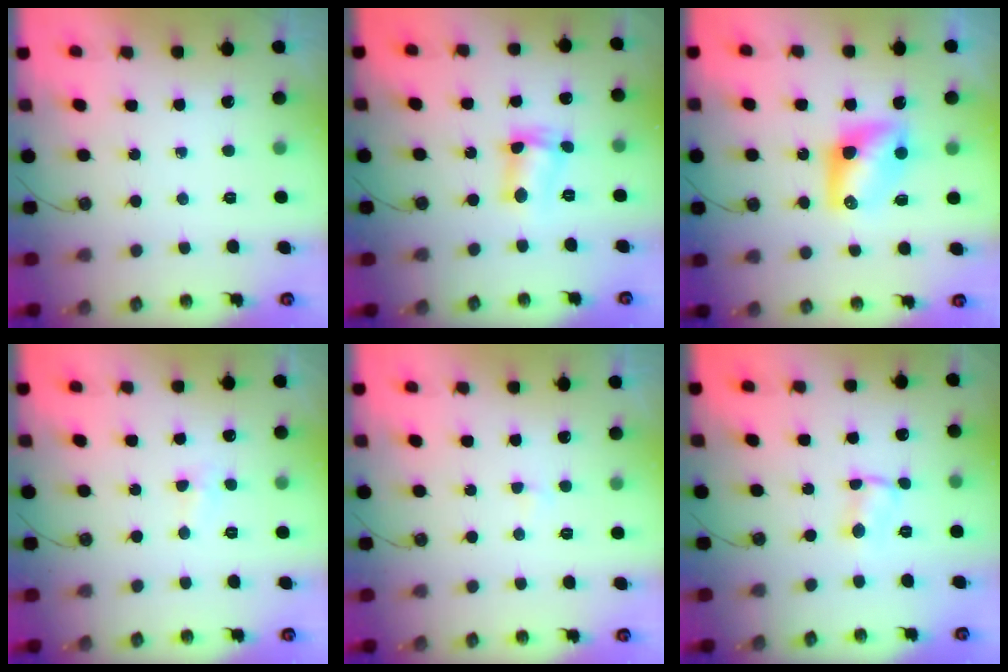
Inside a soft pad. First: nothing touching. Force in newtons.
{"total": 6.5, "press": 6.1, "slide": 2.3}
{"total": 8.8, "press": 8.7, "slide": 0.4}
{"total": 2.4, "press": 2.3, "slide": 0.4}
{"total": 1.7, "press": 1.7, "slide": 0.3}
{"total": 1.9, "press": 1.9, "slide": 0.0}